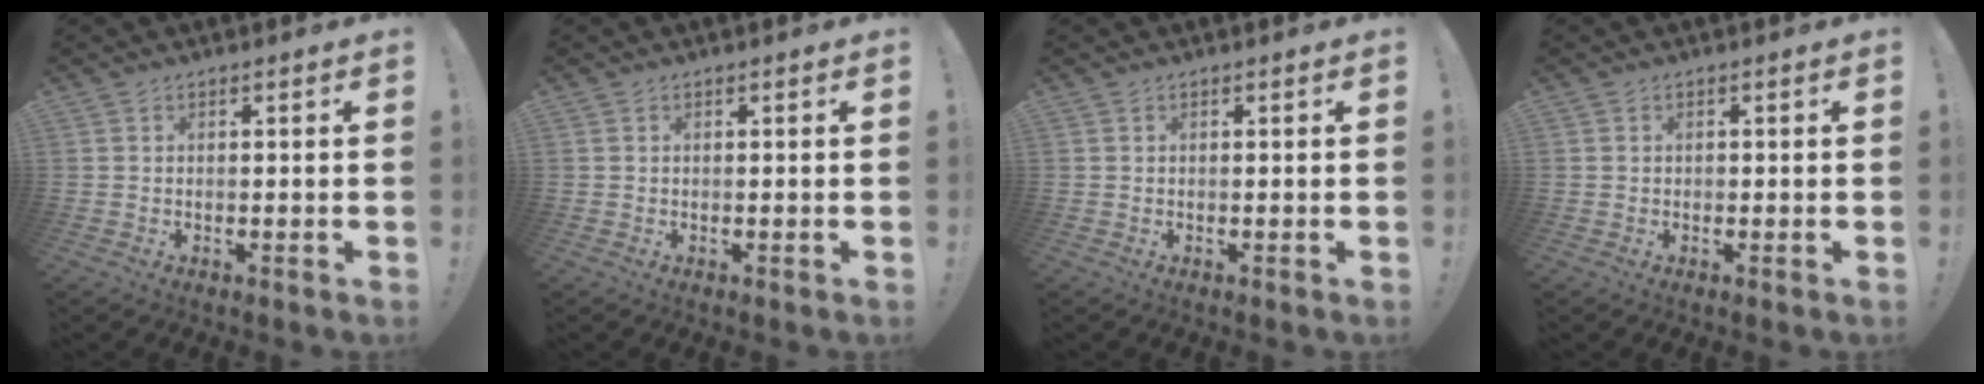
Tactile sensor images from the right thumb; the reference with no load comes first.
{"total": 0.0}
{"total": 0.0}
{"total": 0.6, "force": [-0.4, 0.4, 0.2], "torque": [-0.004, 0.003, -0.007]}